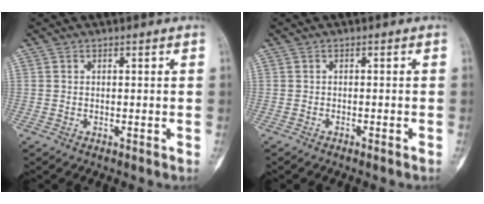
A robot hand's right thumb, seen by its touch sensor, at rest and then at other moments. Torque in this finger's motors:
{"motor_torque": [-0.39, -0.14, -0.01, 0.15, -0.02]}